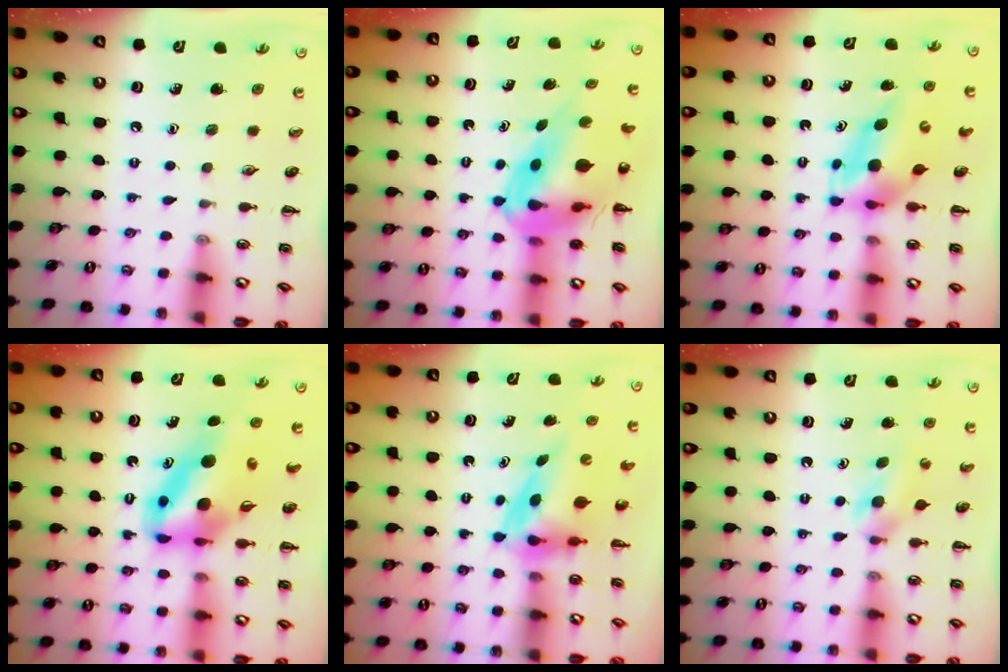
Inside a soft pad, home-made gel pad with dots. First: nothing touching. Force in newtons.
{"total": 10.8, "press": 10.2, "slide": 3.4}
{"total": 5.1, "press": 5.0, "slide": 1.0}
{"total": 10.2, "press": 9.7, "slide": 3.0}
{"total": 6.0, "press": 5.9, "slide": 1.1}
{"total": 4.9, "press": 4.7, "slide": 1.2}